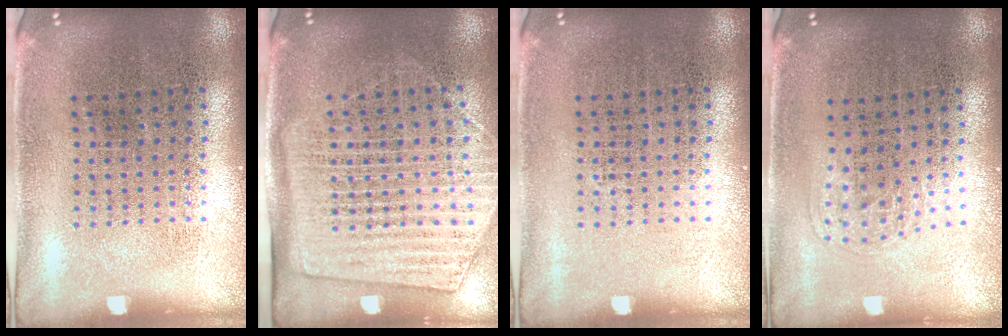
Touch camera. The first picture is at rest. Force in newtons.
{"total": 1.7, "press": 1.5, "slide": 0.8}
{"total": 0.0}
{"total": 1.0, "press": 0.7, "slide": 0.7}